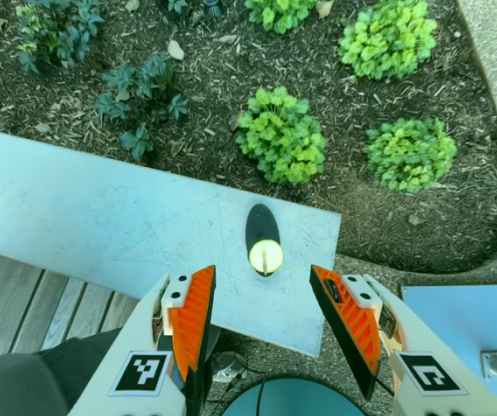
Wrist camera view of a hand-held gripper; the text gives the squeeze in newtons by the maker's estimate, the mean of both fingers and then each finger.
{"total": 0.0}